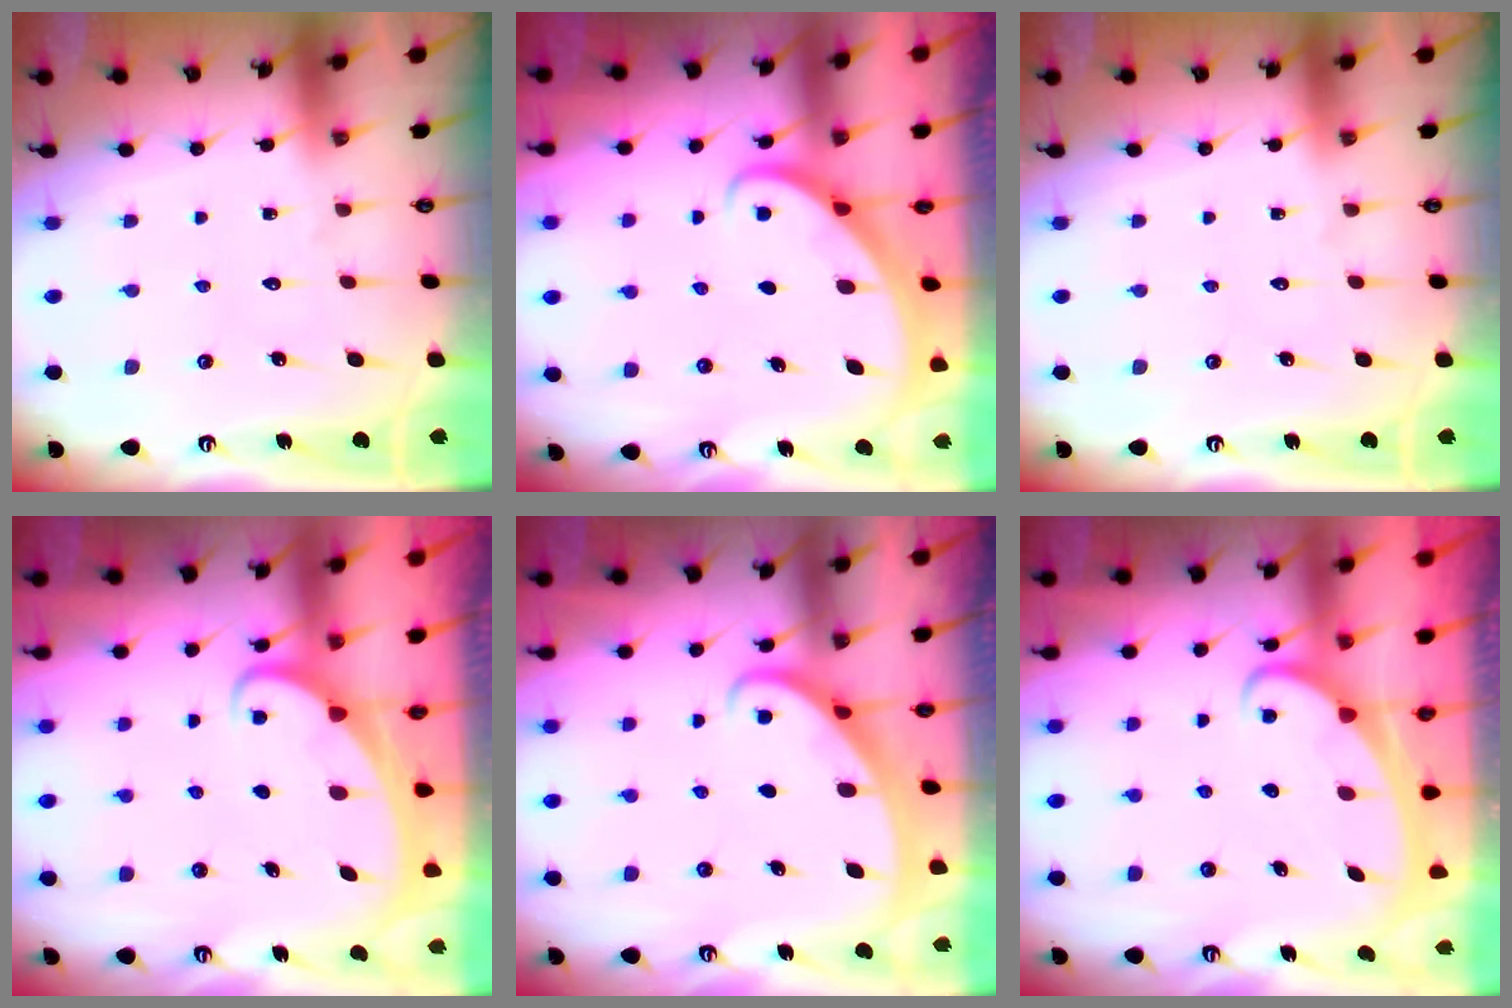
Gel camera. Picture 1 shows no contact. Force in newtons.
{"total": 2.7, "press": 2.7, "slide": 0.2}
{"total": 0.0}
{"total": 1.9, "press": 1.9, "slide": 0.2}
{"total": 2.2, "press": 2.2, "slide": 0.2}
{"total": 2.3, "press": 2.3, "slide": 0.3}